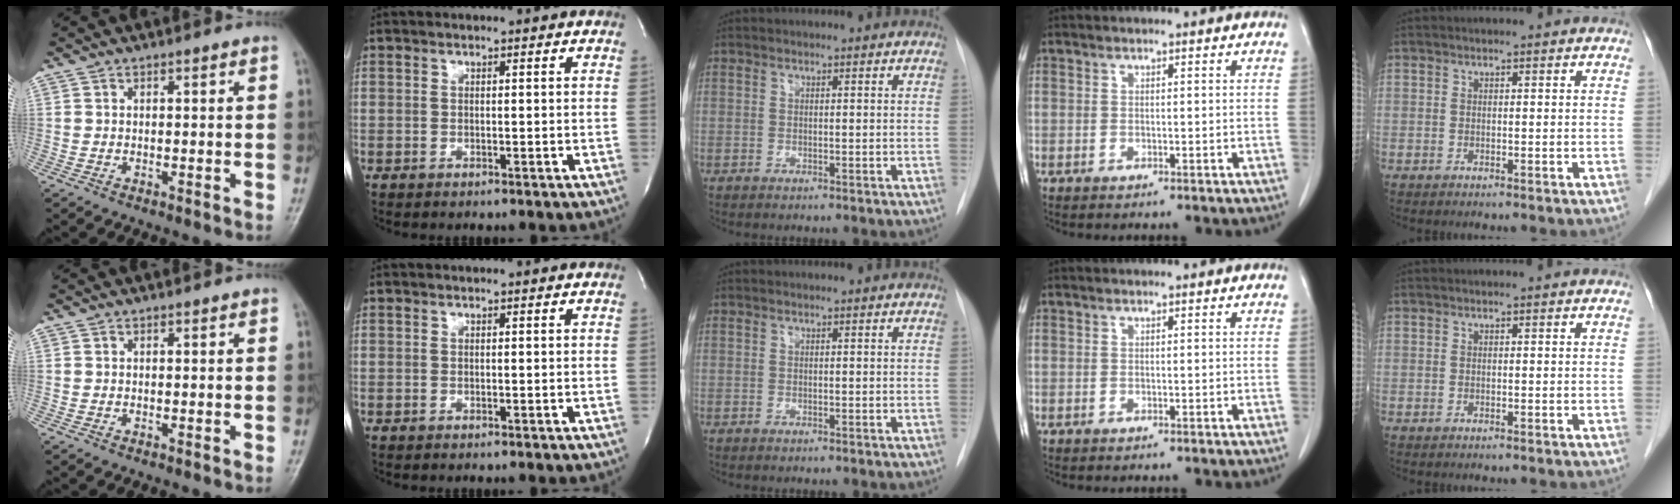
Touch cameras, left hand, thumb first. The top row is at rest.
{}